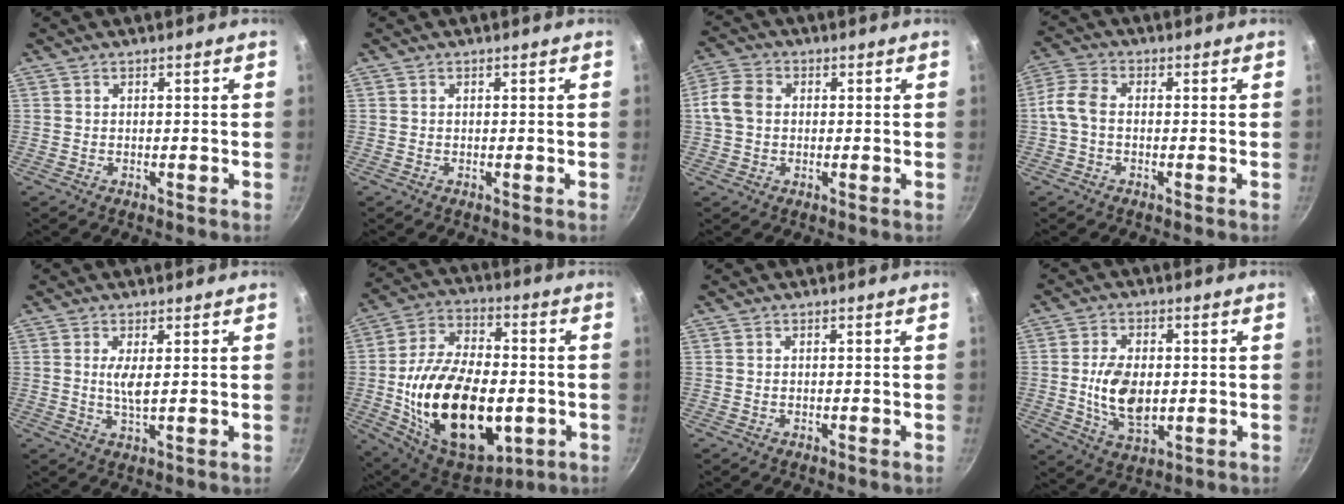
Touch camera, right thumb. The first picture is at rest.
{"total": 0.0}
{"total": 6.5, "force": [0.3, 5.0, 4.1], "torque": [-0.075, 0.012, -0.008]}
{"total": 5.2, "force": [-0.7, 3.2, 4.0], "torque": [-0.092, 0.020, -0.029]}
{"total": 3.4, "force": [0.8, 0.7, 3.3], "torque": [-0.065, -0.010, 0.017]}
{"total": 28.6, "force": [-4.6, 16.9, 22.7], "torque": [-0.374, 0.014, -0.062]}
{"total": 0.0}
{"total": 10.3, "force": [-0.3, 6.2, 8.2], "torque": [-0.141, -0.009, -0.001]}